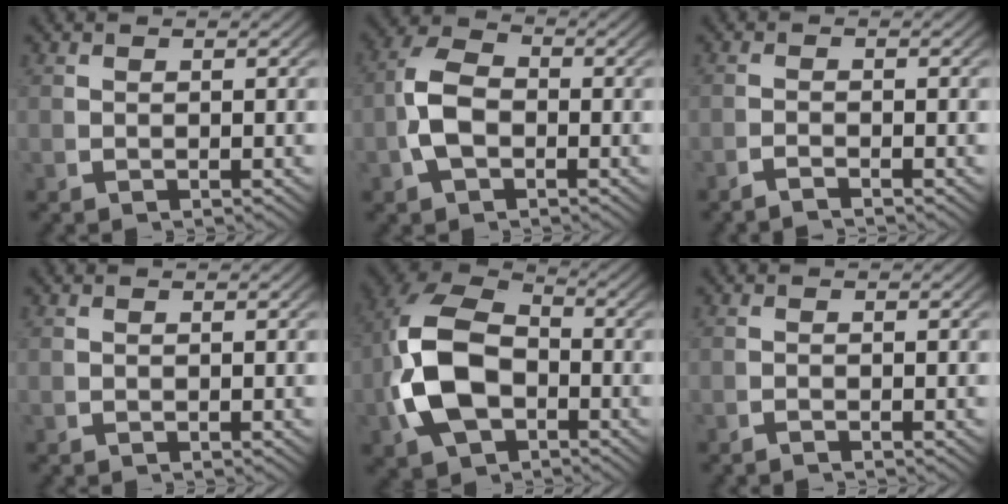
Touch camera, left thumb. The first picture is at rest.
{"total": 5.6, "force": [-0.4, 3.8, 4.0], "torque": [-0.093, -0.014, -0.002]}
{"total": 1.3, "force": [-1.3, 0.0, 0.1], "torque": [0.002, -0.002, -0.030]}
{"total": 0.8, "force": [0.2, -0.7, -0.2], "torque": [0.008, -0.003, 0.008]}
{"total": 12.1, "force": [-1.0, 8.8, 8.3], "torque": [-0.204, -0.034, -0.001]}
{"total": 0.6, "force": [-0.6, -0.1, 0.1], "torque": [0.003, 0.000, -0.015]}